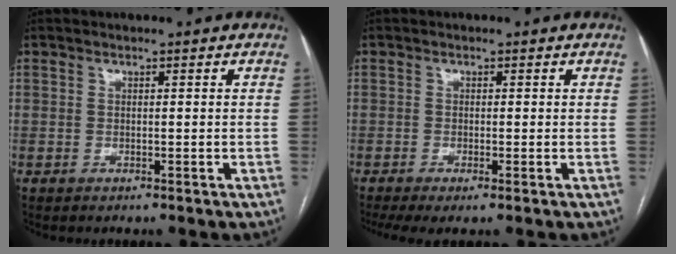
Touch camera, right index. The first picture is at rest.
{"total": 3.9, "force": [-2.2, 0.7, 3.2], "torque": [-0.059, -0.012, -0.040]}